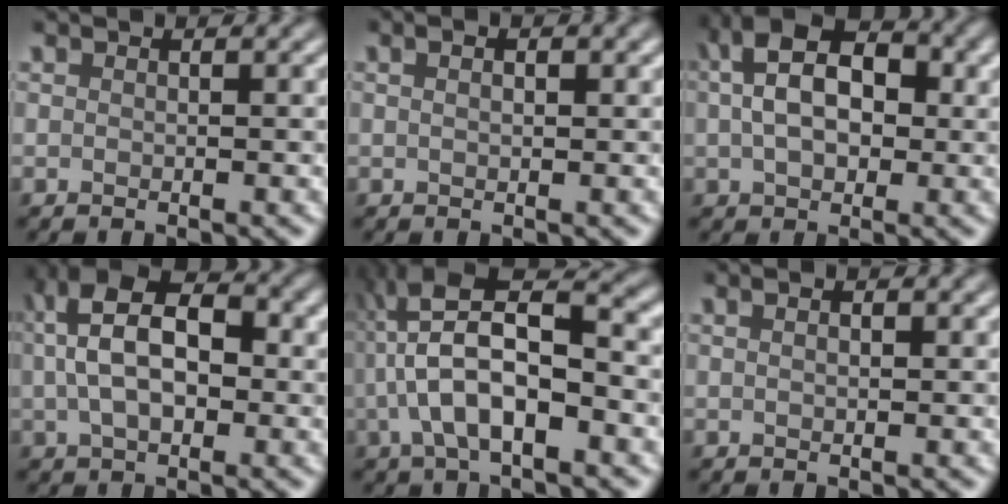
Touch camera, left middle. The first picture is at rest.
{"total": 2.2, "force": [1.2, 0.9, 1.6], "torque": [-0.020, -0.001, 0.004]}
{"total": 8.0, "force": [1.5, 4.9, 6.1], "torque": [-0.117, 0.029, 0.016]}
{"total": 8.5, "force": [0.9, 4.8, 7.0], "torque": [-0.134, 0.022, 0.006]}
{"total": 8.7, "force": [-1.1, 3.2, 8.0], "torque": [-0.150, 0.023, -0.025]}
{"total": 1.5, "force": [0.8, 0.6, 1.1], "torque": [-0.012, -0.005, 0.007]}